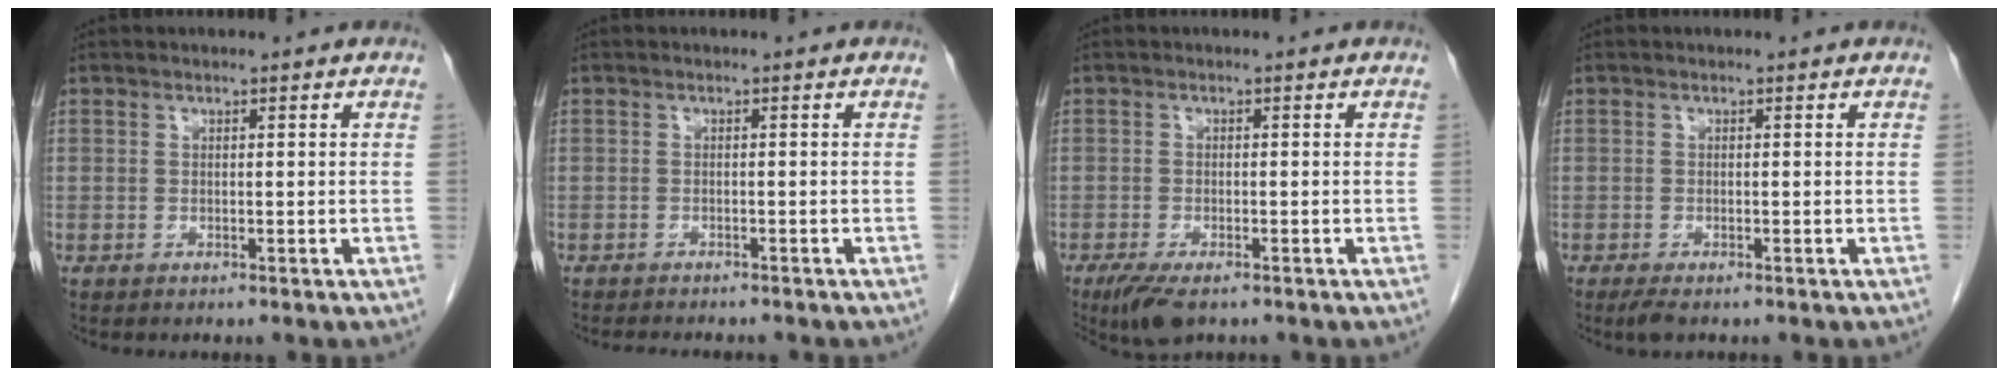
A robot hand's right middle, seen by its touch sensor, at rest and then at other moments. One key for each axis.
{"total": 5.3, "fx": -4.8, "fy": 1.0, "fz": 2.1, "tx": -0.026, "ty": -0.007, "tz": -0.065}
{"total": 5.1, "fx": -3.6, "fy": 1.6, "fz": 3.3, "tx": -0.062, "ty": -0.011, "tz": -0.060}
{"total": 1.9, "fx": -1.4, "fy": 0.5, "fz": 1.2, "tx": -0.027, "ty": -0.006, "tz": -0.023}